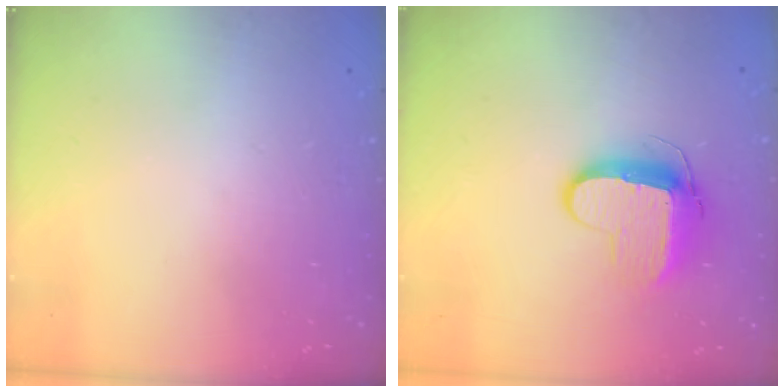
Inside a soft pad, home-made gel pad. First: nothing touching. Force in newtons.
{"total": 10.2, "press": 10.1, "slide": 0.8}